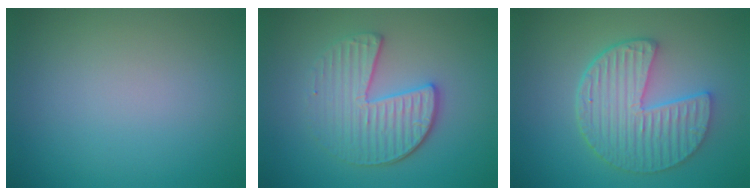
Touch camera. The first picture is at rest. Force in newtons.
{"total": 4.1, "press": 3.6, "slide": 1.8}
{"total": 6.0, "press": 4.8, "slide": 3.6}